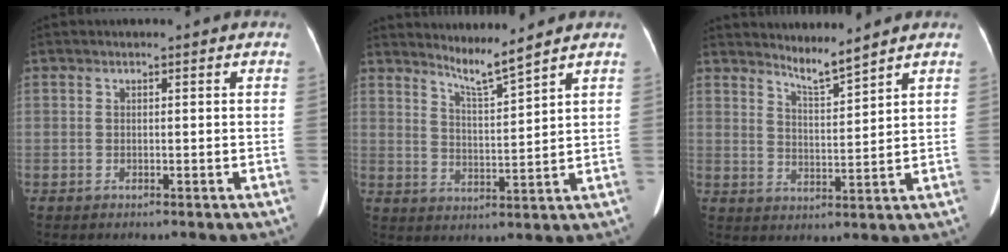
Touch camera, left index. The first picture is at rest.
{"total": 4.7, "force": [4.2, -1.5, 1.5], "torque": [-0.039, -0.024, 0.083]}
{"total": 4.0, "force": [3.8, -0.9, 1.1], "torque": [-0.030, -0.020, 0.074]}